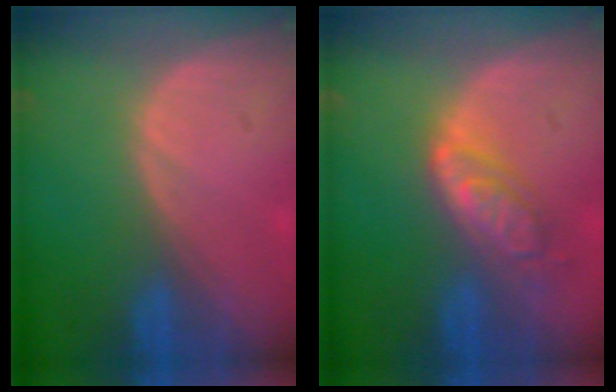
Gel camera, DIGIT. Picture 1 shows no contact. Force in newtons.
{"total": 6.4, "press": 5.6, "slide": 3.1}